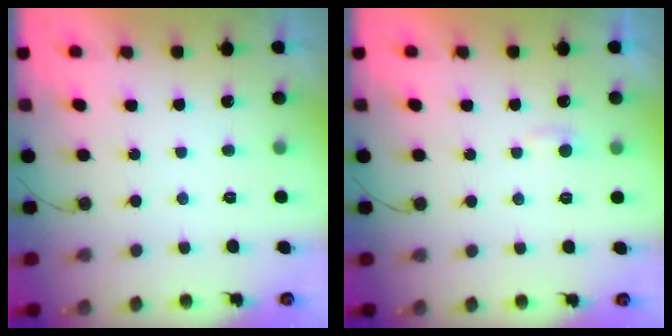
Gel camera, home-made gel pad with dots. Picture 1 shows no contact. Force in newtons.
{"total": 2.7, "press": 2.7, "slide": 0.2}